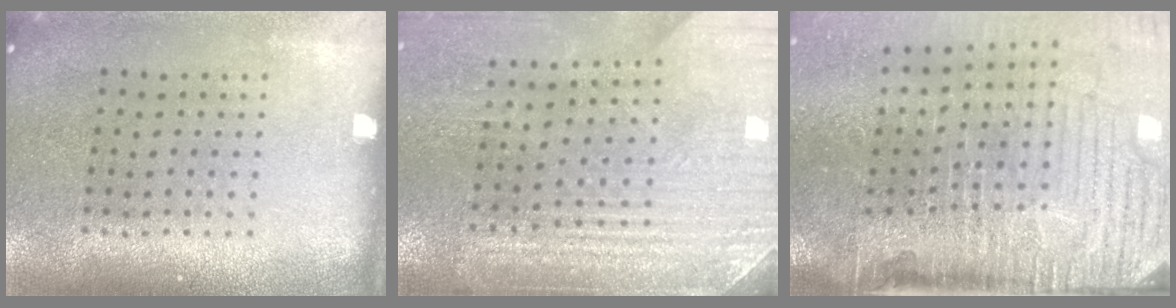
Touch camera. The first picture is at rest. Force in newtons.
{"total": 3.3, "press": 3.3, "slide": 0.2}
{"total": 5.4, "press": 4.4, "slide": 3.2}